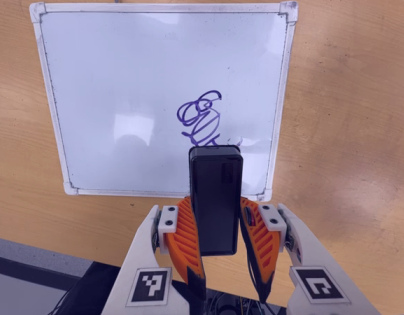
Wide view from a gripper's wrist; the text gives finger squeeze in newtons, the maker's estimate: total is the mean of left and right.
{"total": 7.4, "left": 6.0, "right": 8.8}